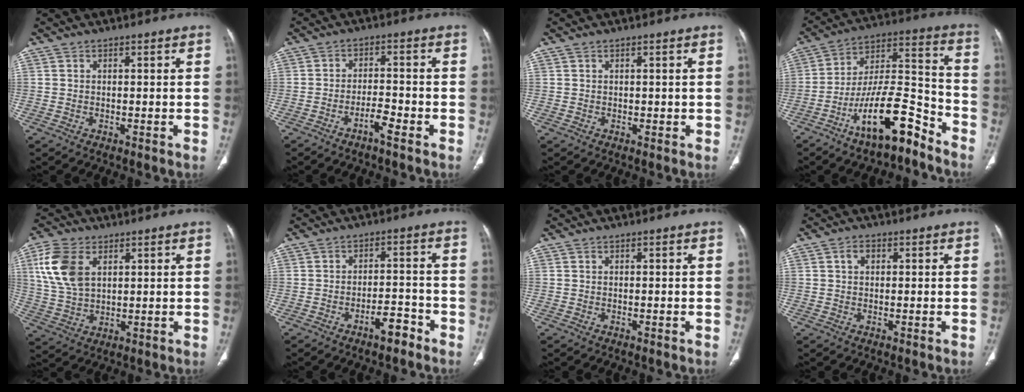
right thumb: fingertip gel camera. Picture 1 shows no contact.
{"total": 3.8, "force": [-2.5, 0.7, 2.7], "torque": [-0.051, 0.021, -0.045]}
{"total": 0.5, "force": [0.3, 0.4, 0.2], "torque": [0.002, 0.001, 0.007]}
{"total": 16.3, "force": [-10.4, 5.0, 11.4], "torque": [-0.187, 0.092, -0.182]}
{"total": 11.1, "force": [3.9, 6.9, 7.7], "torque": [-0.156, -0.003, 0.083]}
{"total": 4.6, "force": [-3.2, 1.7, 2.8], "torque": [-0.037, 0.030, -0.048]}
{"total": 0.0}
{"total": 1.9, "force": [0.6, 1.3, 1.2], "torque": [-0.018, 0.007, 0.009]}